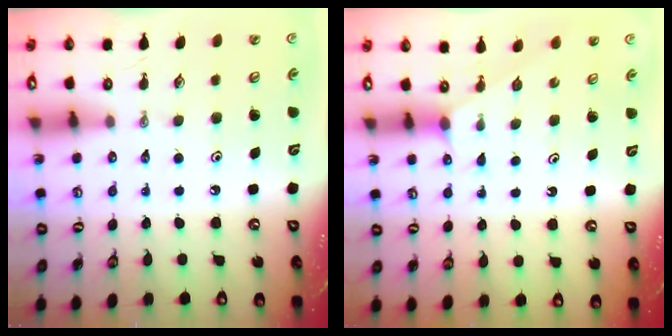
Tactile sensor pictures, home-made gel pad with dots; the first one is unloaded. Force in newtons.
{"total": 1.7, "press": 1.7, "slide": 0.3}